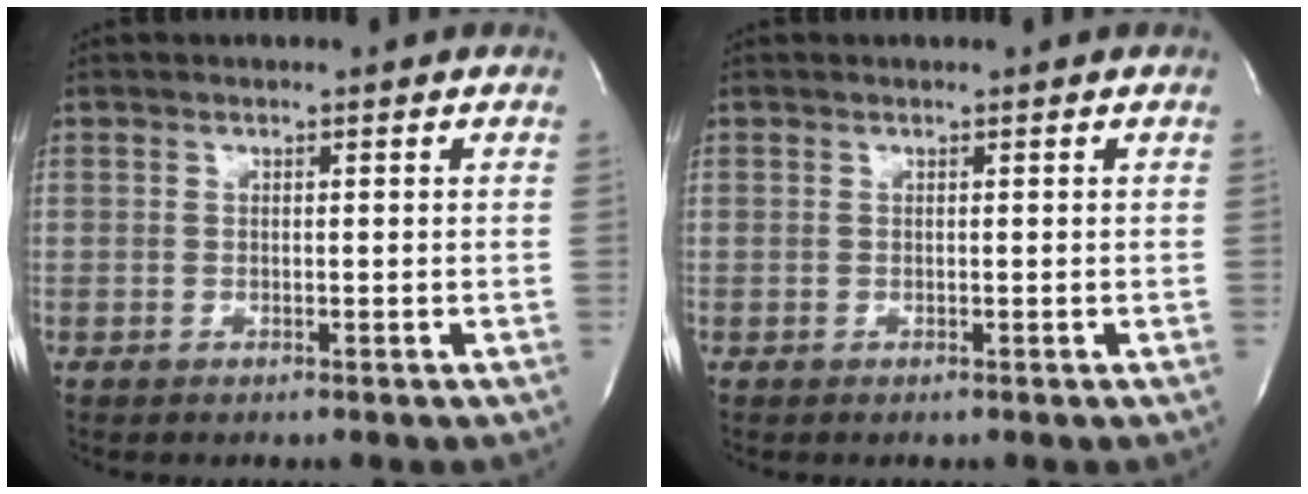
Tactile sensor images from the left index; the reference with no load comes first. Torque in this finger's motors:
{"motor_torque": [0.01, -0.01, 0.00, 0.00]}